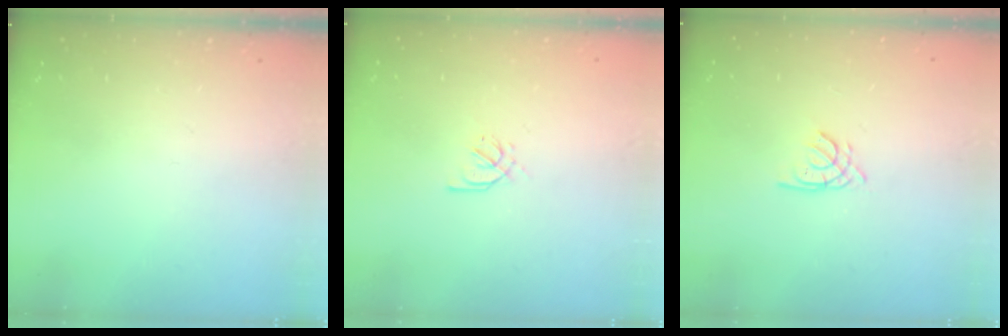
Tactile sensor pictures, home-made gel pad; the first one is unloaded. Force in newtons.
{"total": 2.6, "press": 2.5, "slide": 0.7}
{"total": 1.5, "press": 1.5, "slide": 0.1}